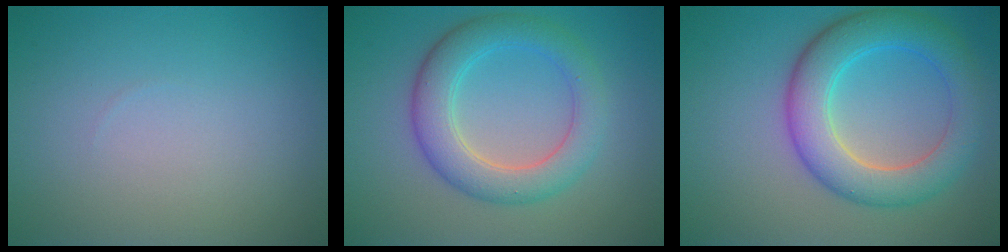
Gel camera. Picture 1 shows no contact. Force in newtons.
{"total": 5.3, "press": 5.3, "slide": 0.1}
{"total": 6.7, "press": 6.7, "slide": 0.1}